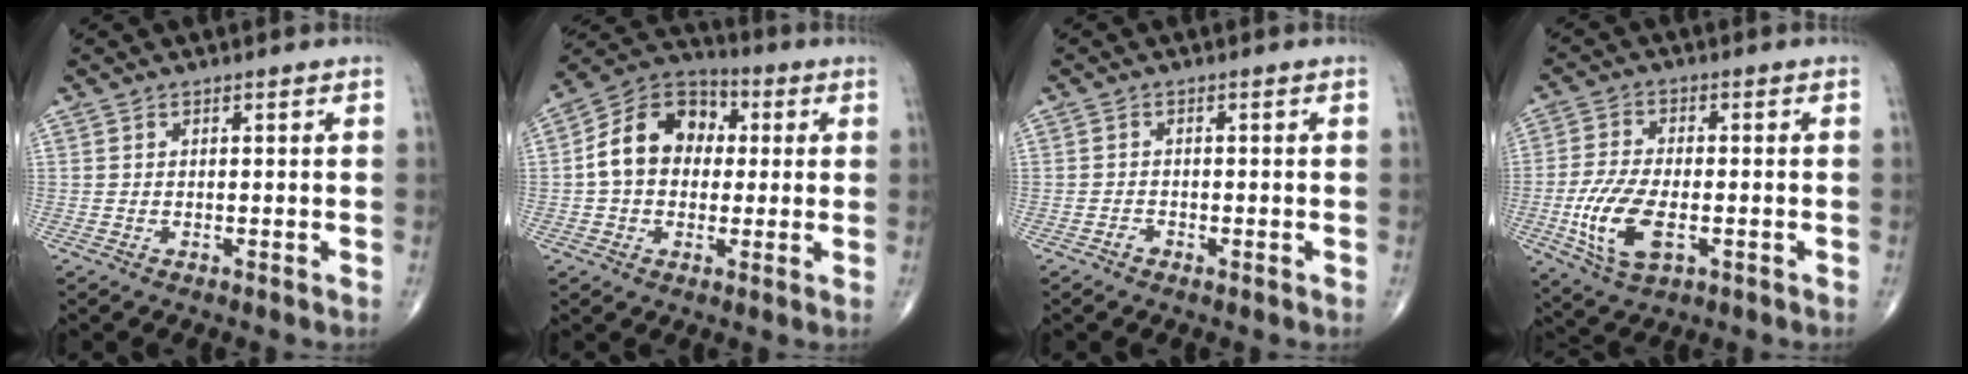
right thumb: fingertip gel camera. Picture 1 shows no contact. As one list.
[{"total": 13.4, "force": [1.1, 10.3, 8.5], "torque": [-0.126, 0.032, 0.008]}, {"total": 1.1, "force": [-0.7, 0.7, 0.3], "torque": [-0.005, 0.004, -0.016]}, {"total": 11.2, "force": [-2.9, 5.6, 9.3], "torque": [-0.193, 0.000, -0.049]}]